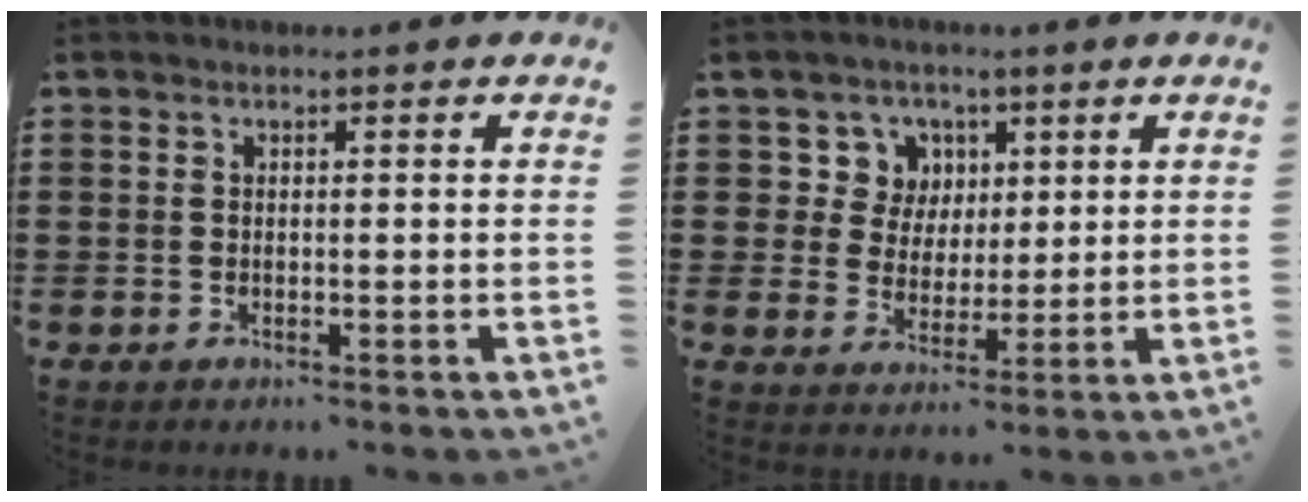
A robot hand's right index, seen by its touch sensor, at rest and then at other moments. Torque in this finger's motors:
{"motor_torque": [0.03, -0.01, 0.04, 0.02]}